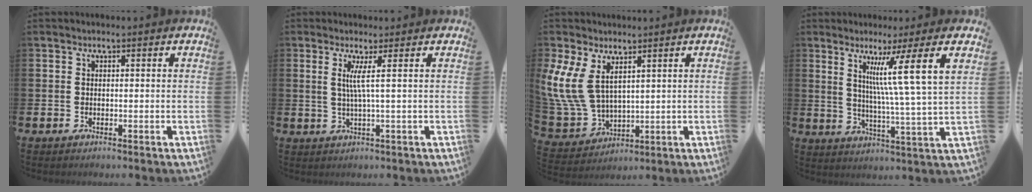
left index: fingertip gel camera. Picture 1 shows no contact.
{"total": 3.0, "force": [0.8, -0.9, 2.8], "torque": [-0.062, -0.008, 0.012]}
{"total": 8.6, "force": [4.3, 5.2, 5.4], "torque": [-0.151, -0.013, 0.080]}
{"total": 9.5, "force": [4.9, -0.9, 8.0], "torque": [-0.150, -0.032, 0.071]}